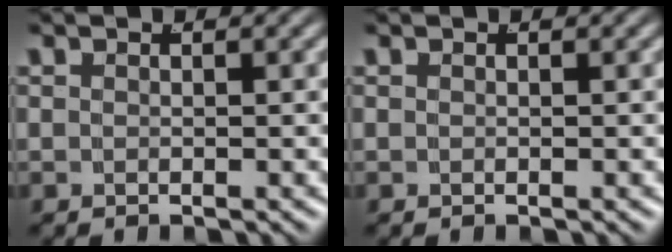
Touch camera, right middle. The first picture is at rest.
{"total": 1.2, "force": [-0.2, -1.1, -0.3], "torque": [0.016, -0.010, 0.008]}